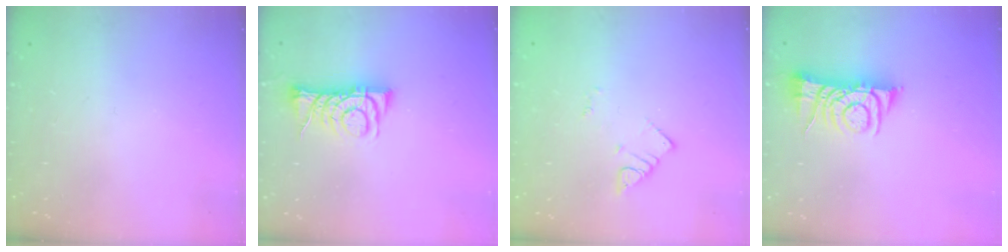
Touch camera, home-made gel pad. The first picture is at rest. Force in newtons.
{"total": 8.8, "press": 8.8, "slide": 0.7}
{"total": 2.7, "press": 2.7, "slide": 0.4}
{"total": 7.0, "press": 7.0, "slide": 0.9}